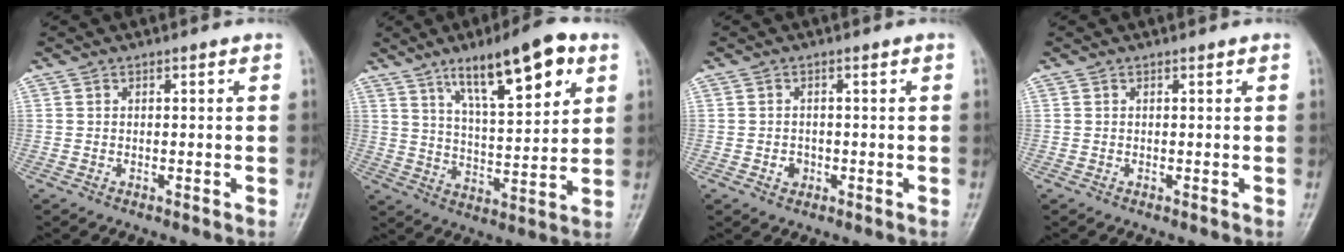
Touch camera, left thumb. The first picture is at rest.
{"total": 15.9, "force": [8.5, 4.6, 12.6], "torque": [-0.177, -0.034, 0.140]}
{"total": 1.7, "force": [-0.5, 1.5, 0.7], "torque": [-0.001, 0.004, -0.005]}
{"total": 0.0}